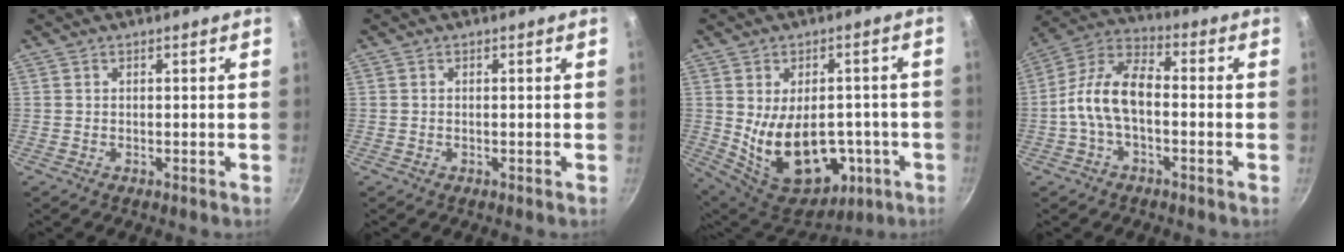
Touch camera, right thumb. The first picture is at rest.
{"total": 0.0}
{"total": 19.2, "force": [-3.3, 12.4, 14.2], "torque": [-0.195, -0.002, -0.019]}
{"total": 11.3, "force": [-2.0, 6.0, 9.4], "torque": [-0.169, 0.045, -0.054]}